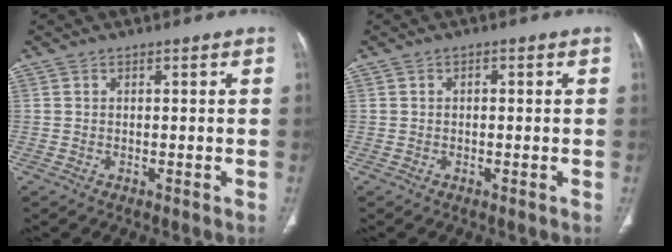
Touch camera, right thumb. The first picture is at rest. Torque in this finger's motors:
{"motor_torque": [-0.04, -0.20, -0.08, 0.03, 0.06]}